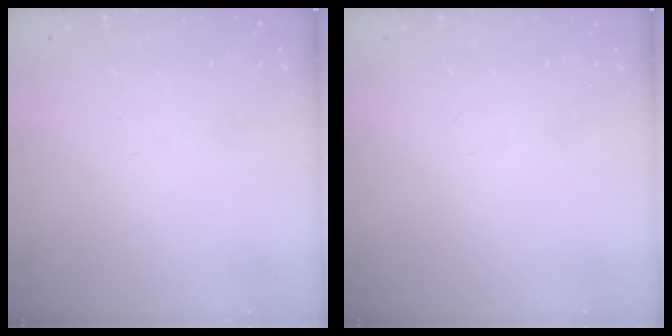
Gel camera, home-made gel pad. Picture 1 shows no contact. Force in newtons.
{"total": 0.0}